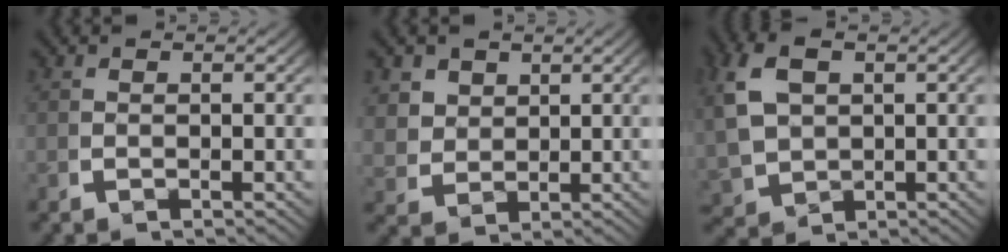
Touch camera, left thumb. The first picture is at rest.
{"total": 3.3, "force": [1.8, 2.3, 1.4], "torque": [-0.030, -0.015, 0.047]}
{"total": 5.4, "force": [1.2, 3.8, 3.6], "torque": [-0.097, -0.013, 0.042]}